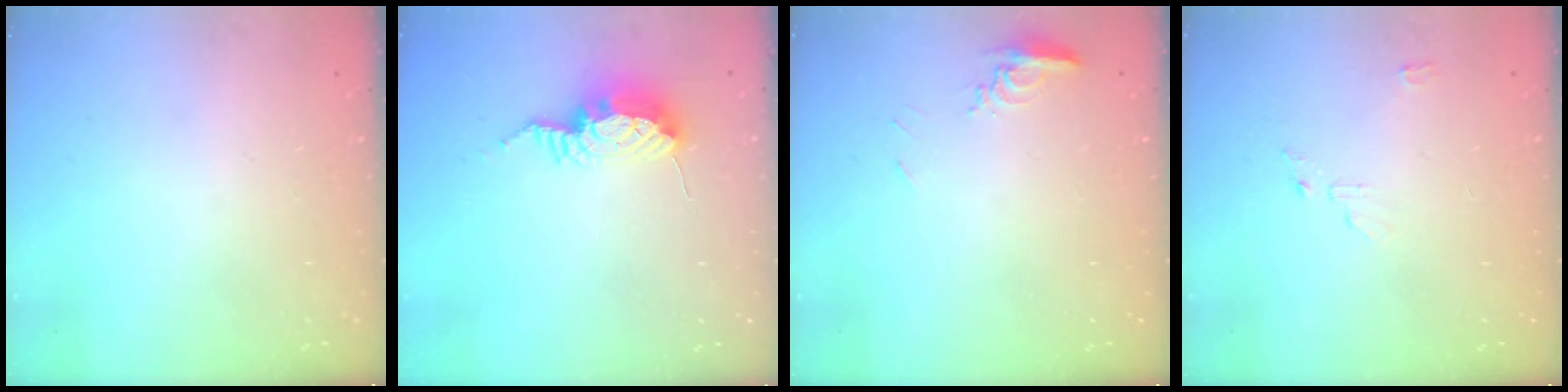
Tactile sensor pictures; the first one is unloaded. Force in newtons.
{"total": 9.9, "press": 9.8, "slide": 1.1}
{"total": 8.3, "press": 8.1, "slide": 1.9}
{"total": 4.7, "press": 4.6, "slide": 0.6}